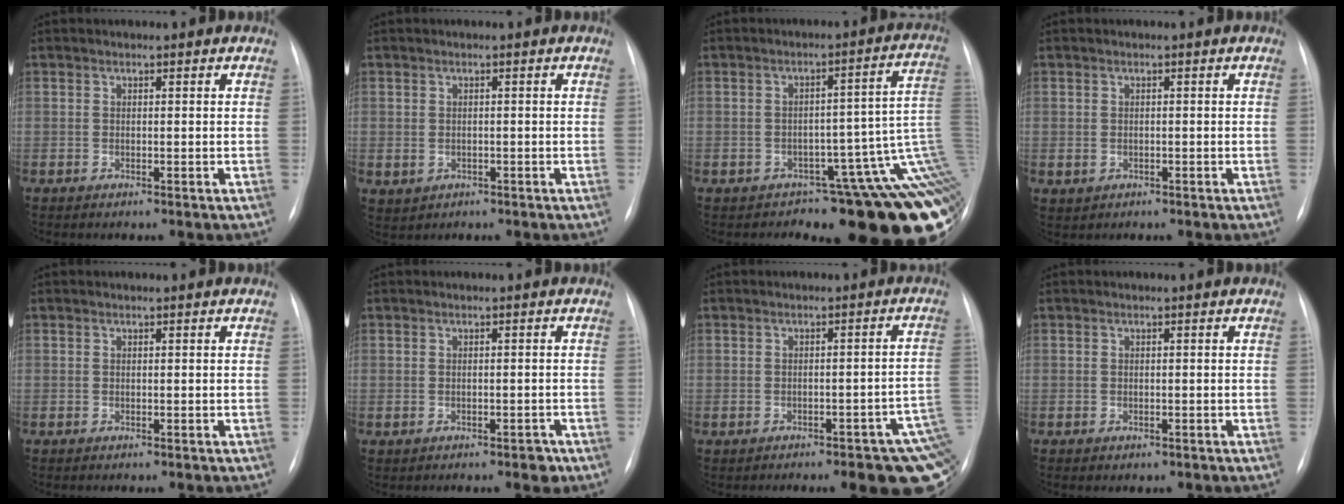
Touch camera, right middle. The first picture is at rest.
{"total": 2.1, "force": [-0.4, 1.9, 0.7], "torque": [-0.011, 0.002, 0.006]}
{"total": 15.9, "force": [-7.8, 5.1, 12.9], "torque": [-0.028, 0.073, -0.080]}
{"total": 1.3, "force": [-0.2, 1.2, 0.5], "torque": [-0.008, 0.002, 0.003]}
{"total": 0.0}
{"total": 1.6, "force": [-0.9, 0.7, 1.1], "torque": [-0.014, 0.010, -0.006]}
{"total": 11.2, "force": [-4.7, 3.0, 9.7], "torque": [-0.081, 0.022, -0.048]}
{"total": 0.7, "force": [-0.3, 0.5, 0.3], "torque": [-0.006, 0.000, -0.003]}